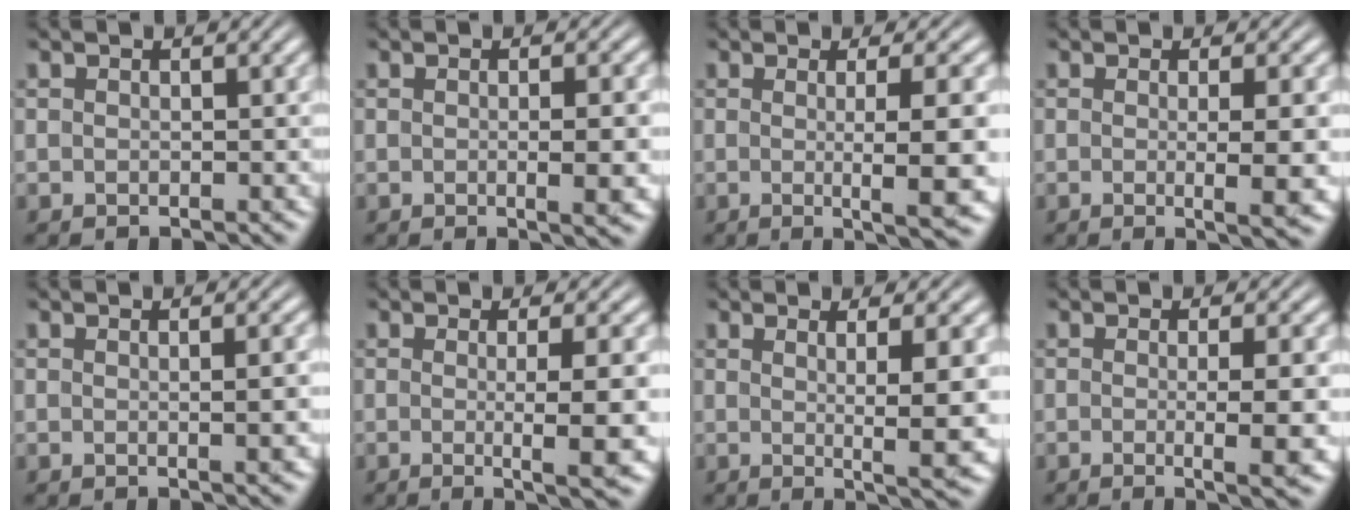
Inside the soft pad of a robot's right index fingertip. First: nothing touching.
{"total": 2.7, "force": [-0.3, -0.1, 2.7], "torque": [-0.038, 0.001, -0.007]}
{"total": 6.8, "force": [-1.5, 0.3, 6.6], "torque": [-0.085, -0.007, -0.022]}
{"total": 4.5, "force": [-0.8, 0.2, 4.4], "torque": [-0.060, -0.006, -0.014]}
{"total": 1.8, "force": [0.0, -0.3, 1.7], "torque": [-0.025, -0.003, 0.001]}
{"total": 5.9, "force": [-1.4, 0.2, 5.8], "torque": [-0.077, -0.008, -0.021]}
{"total": 6.6, "force": [-0.1, 0.5, 6.6], "torque": [-0.082, -0.001, 0.003]}
{"total": 4.9, "force": [-1.3, 0.3, 4.7], "torque": [-0.063, -0.005, -0.022]}